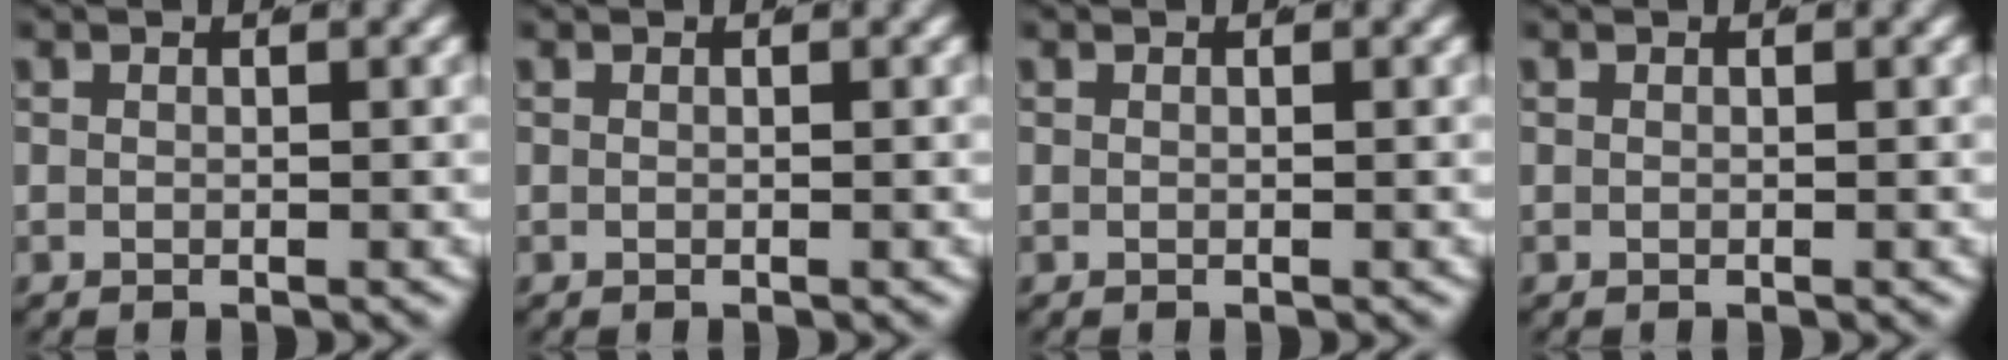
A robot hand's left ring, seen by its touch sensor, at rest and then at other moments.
{"total": 0.0}
{"total": 0.0}
{"total": 0.0}